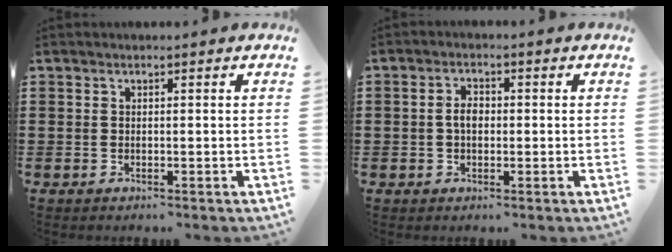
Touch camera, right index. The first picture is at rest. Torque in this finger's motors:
{"motor_torque": [0.53, 0.56, 0.26, 0.04]}